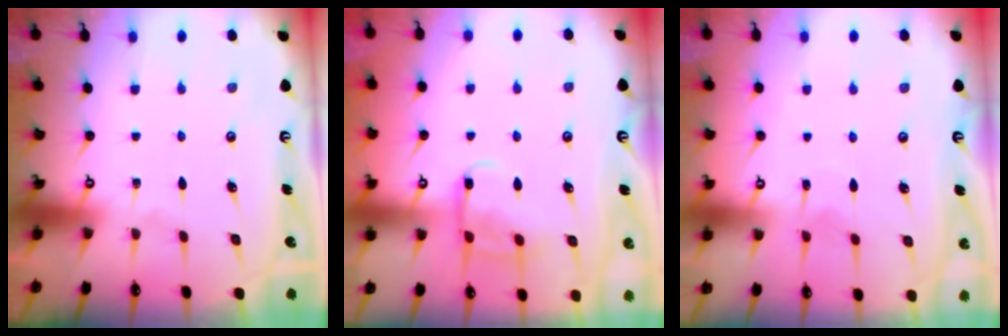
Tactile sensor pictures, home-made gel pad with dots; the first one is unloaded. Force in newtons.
{"total": 9.9, "press": 9.8, "slide": 1.1}
{"total": 4.7, "press": 4.7, "slide": 0.5}